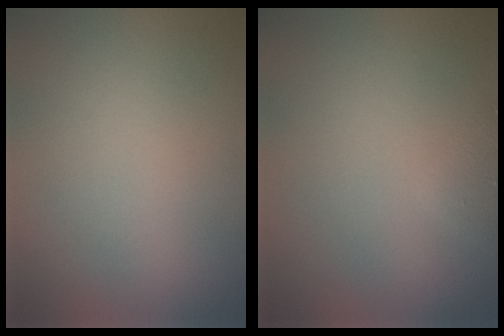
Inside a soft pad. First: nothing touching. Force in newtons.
{"total": 1.5, "press": 1.5, "slide": 0.0}